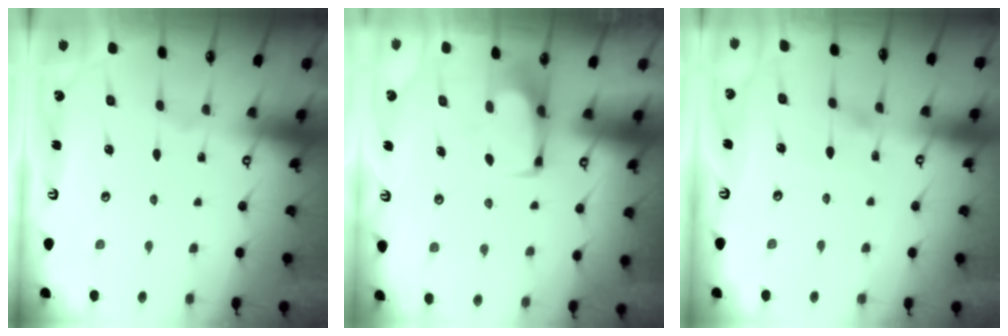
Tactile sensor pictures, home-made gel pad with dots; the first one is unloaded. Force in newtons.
{"total": 1.8, "press": 1.6, "slide": 0.6}
{"total": 3.2, "press": 3.1, "slide": 0.4}